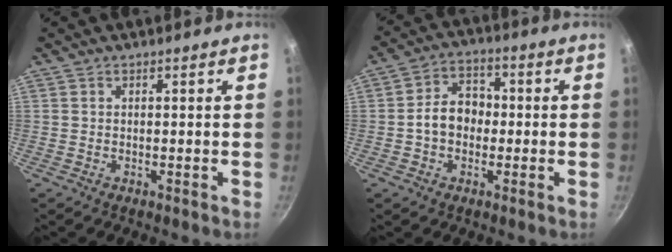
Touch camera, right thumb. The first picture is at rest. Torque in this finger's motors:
{"motor_torque": [1.04, 0.91, 0.84, -0.36, 0.02]}